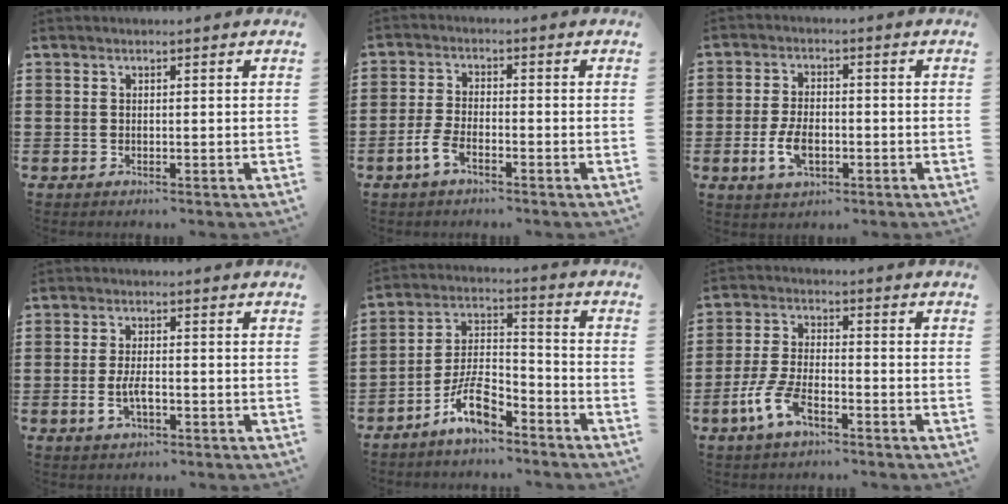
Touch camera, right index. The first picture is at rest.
{"total": 3.6, "force": [-2.4, 1.3, 2.4], "torque": [-0.063, -0.001, -0.051]}
{"total": 5.3, "force": [-1.5, 3.0, 4.1], "torque": [-0.100, -0.003, -0.033]}
{"total": 4.1, "force": [-1.1, 1.5, 3.6], "torque": [-0.079, -0.005, -0.022]}
{"total": 8.8, "force": [-6.2, 3.1, 5.5], "torque": [-0.110, 0.011, -0.117]}
{"total": 7.0, "force": [-3.9, 2.7, 5.1], "torque": [-0.123, -0.003, -0.078]}